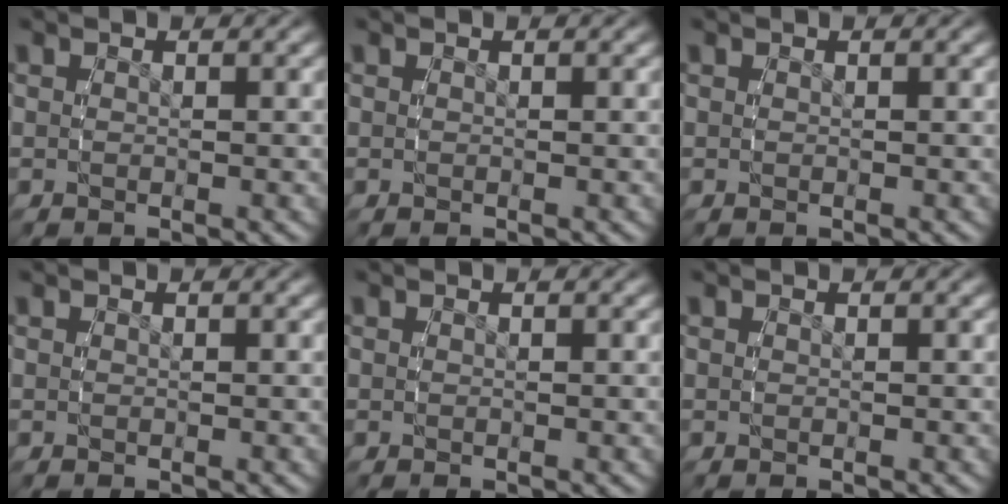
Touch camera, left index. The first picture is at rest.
{"total": 0.0}
{"total": 0.0}
{"total": 0.0}
{"total": 0.0}
{"total": 0.0}